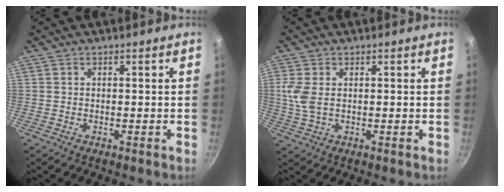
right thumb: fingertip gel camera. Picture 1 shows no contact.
{"total": 4.6, "force": [0.7, 2.4, 3.8], "torque": [-0.090, 0.001, 0.016]}